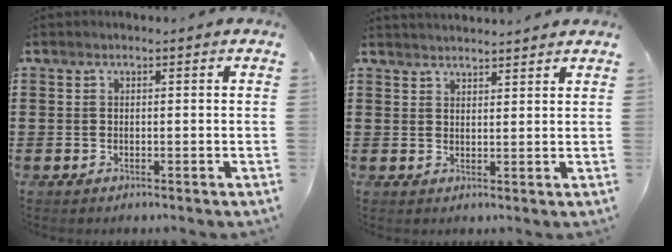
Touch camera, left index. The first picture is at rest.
{"total": 2.2, "force": [2.1, -0.1, -0.3], "torque": [-0.001, -0.003, 0.042]}